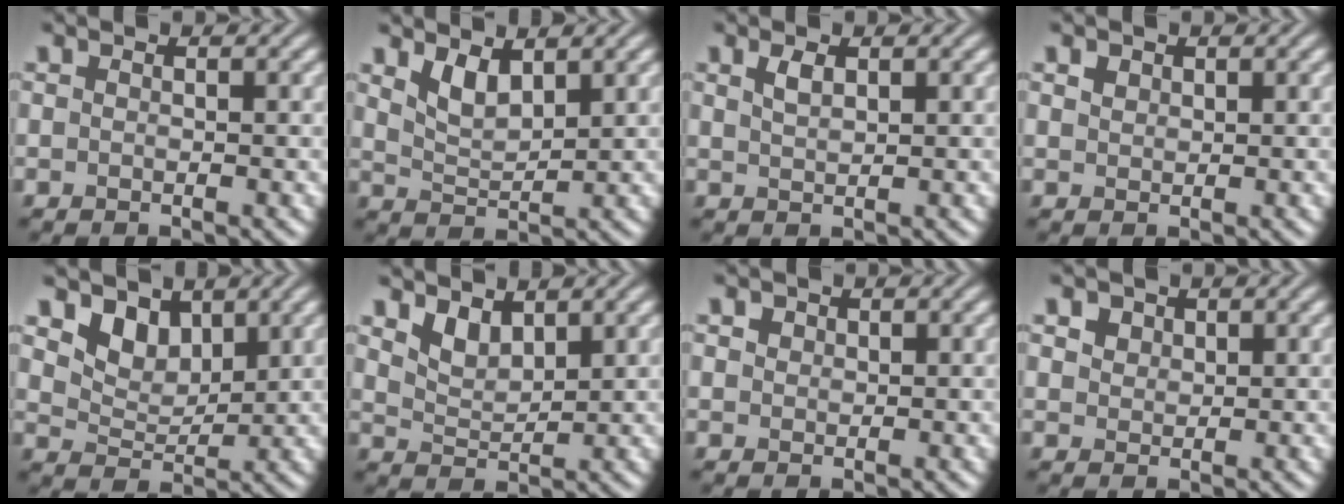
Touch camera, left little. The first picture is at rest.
{"total": 2.7, "force": [1.8, 1.1, 1.8], "torque": [-0.040, -0.009, 0.039]}
{"total": 1.4, "force": [0.9, 0.6, 0.9], "torque": [-0.022, 0.002, 0.020]}
{"total": 1.0, "force": [0.7, 0.7, 0.3], "torque": [-0.007, 0.000, 0.014]}
{"total": 4.0, "force": [2.6, 2.5, 1.6], "torque": [-0.043, -0.025, 0.056]}
{"total": 2.5, "force": [1.8, 1.1, 1.2], "torque": [-0.029, -0.009, 0.038]}
{"total": 1.7, "force": [1.0, 1.1, 0.6], "torque": [-0.015, 0.004, 0.013]}
{"total": 3.4, "force": [2.2, 2.2, 1.5], "torque": [-0.045, 0.009, 0.035]}